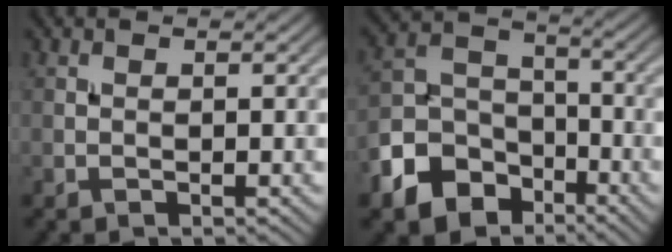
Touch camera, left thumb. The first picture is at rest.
{"total": 10.5, "force": [-6.2, 7.1, 4.6], "torque": [-0.119, -0.021, -0.133]}